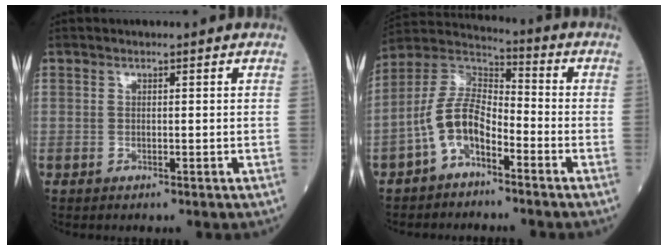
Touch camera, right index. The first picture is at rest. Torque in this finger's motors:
{"motor_torque": [1.36, -0.59, 0.83, 0.20]}